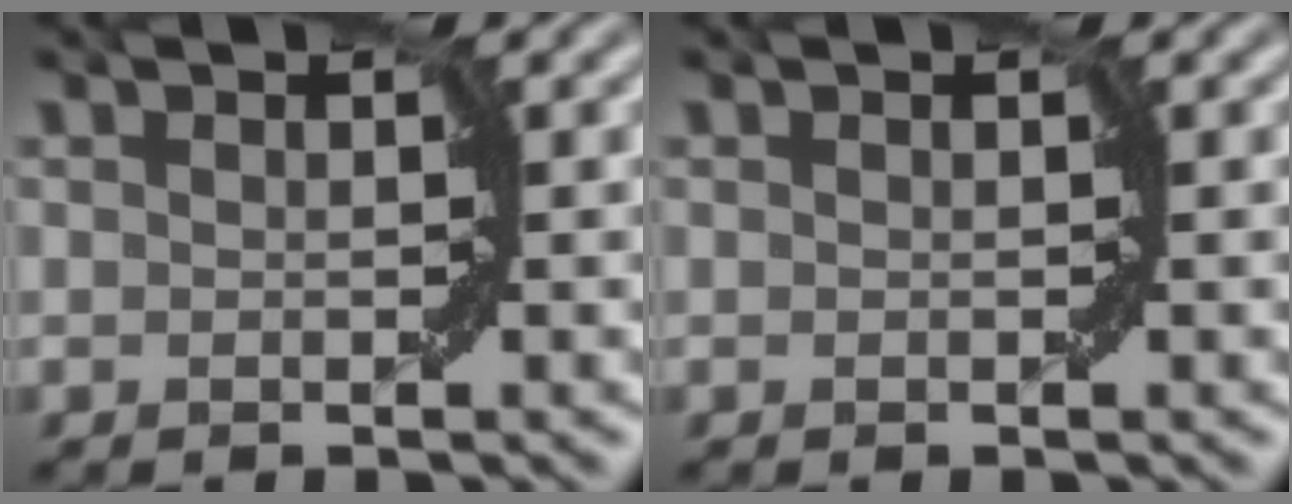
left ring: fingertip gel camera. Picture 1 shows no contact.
{"total": 0.0}